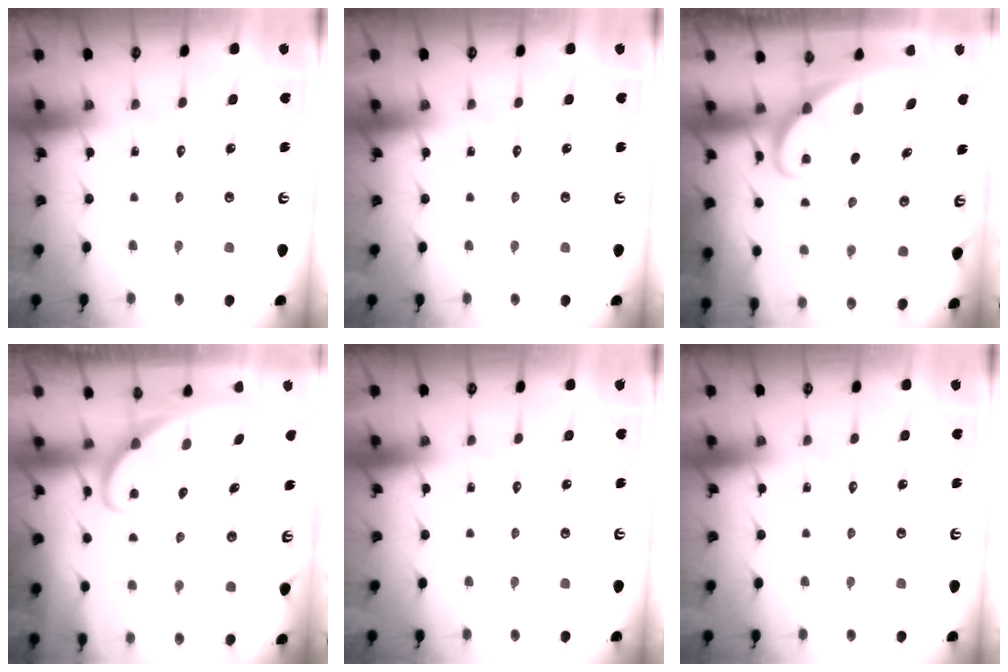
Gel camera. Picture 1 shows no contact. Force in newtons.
{"total": 0.0}
{"total": 2.4, "press": 2.4, "slide": 0.2}
{"total": 1.9, "press": 1.9, "slide": 0.1}
{"total": 0.0}
{"total": 0.0}